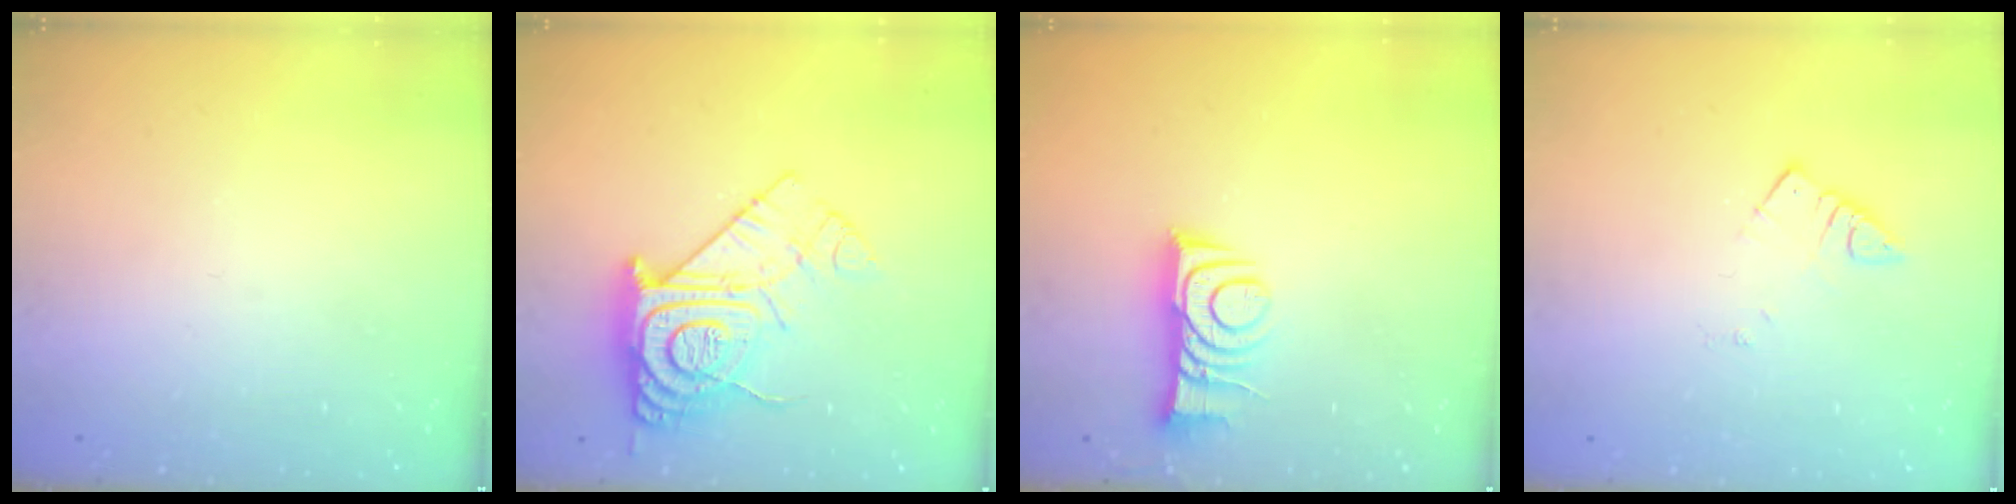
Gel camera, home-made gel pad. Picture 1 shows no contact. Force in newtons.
{"total": 14.8, "press": 14.7, "slide": 1.3}
{"total": 10.6, "press": 10.6, "slide": 1.0}
{"total": 2.6, "press": 2.6, "slide": 0.1}